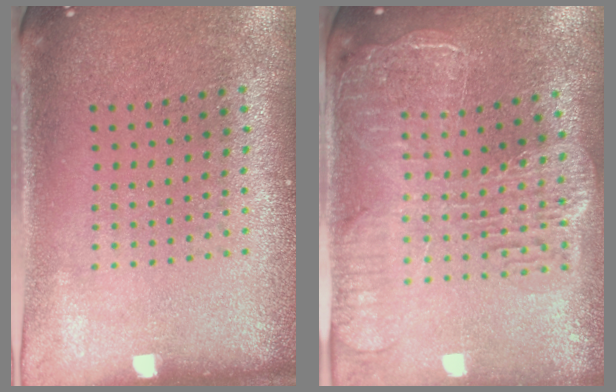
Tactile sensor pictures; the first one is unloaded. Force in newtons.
{"total": 2.7, "press": 2.3, "slide": 1.4}